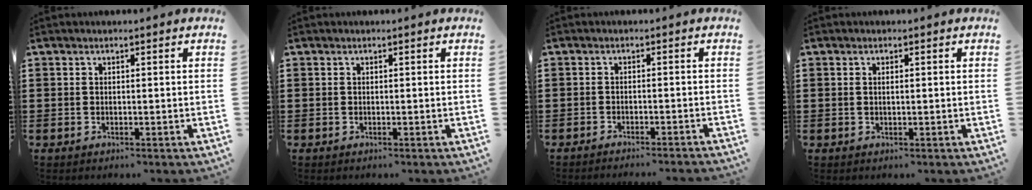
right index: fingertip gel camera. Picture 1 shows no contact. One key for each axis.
{"total": 0.0}
{"total": 1.6, "fx": -1.5, "fy": -0.3, "fz": 0.4, "tx": -0.006, "ty": 0.002, "tz": -0.029}
{"total": 0.8, "fx": 0.1, "fy": 0.2, "fz": 0.7, "tx": -0.015, "ty": 0.000, "tz": 0.001}